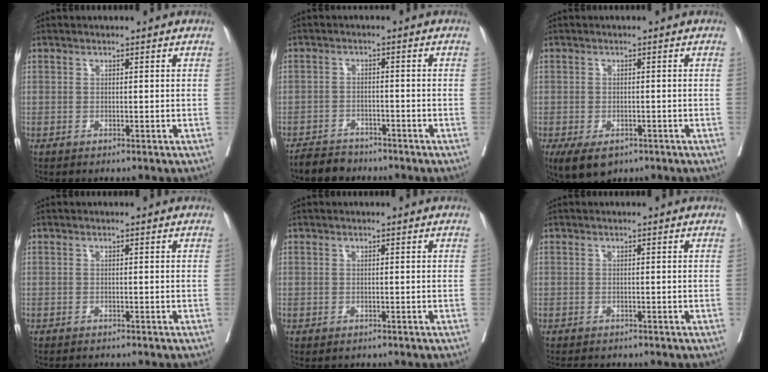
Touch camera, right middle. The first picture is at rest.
{"total": 4.3, "force": [-4.0, 1.5, 0.4], "torque": [-0.010, -0.005, -0.072]}
{"total": 6.1, "force": [-3.9, 3.2, 3.5], "torque": [-0.058, -0.008, -0.059]}
{"total": 2.7, "force": [-2.5, 0.4, 0.8], "torque": [-0.013, -0.005, -0.033]}
{"total": 0.9, "force": [-0.8, 0.5, 0.1], "torque": [-0.008, 0.000, -0.013]}
{"total": 4.3, "force": [-3.8, 1.4, 1.4], "torque": [-0.018, -0.005, -0.055]}